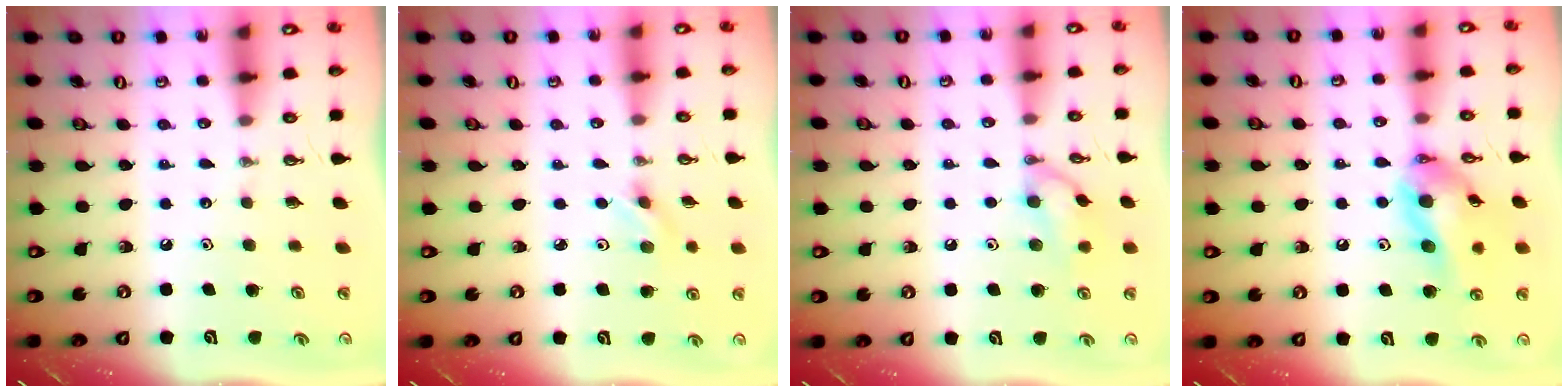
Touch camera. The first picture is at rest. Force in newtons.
{"total": 3.4, "press": 3.1, "slide": 1.3}
{"total": 10.1, "press": 10.1, "slide": 0.1}
{"total": 14.9, "press": 14.4, "slide": 3.8}